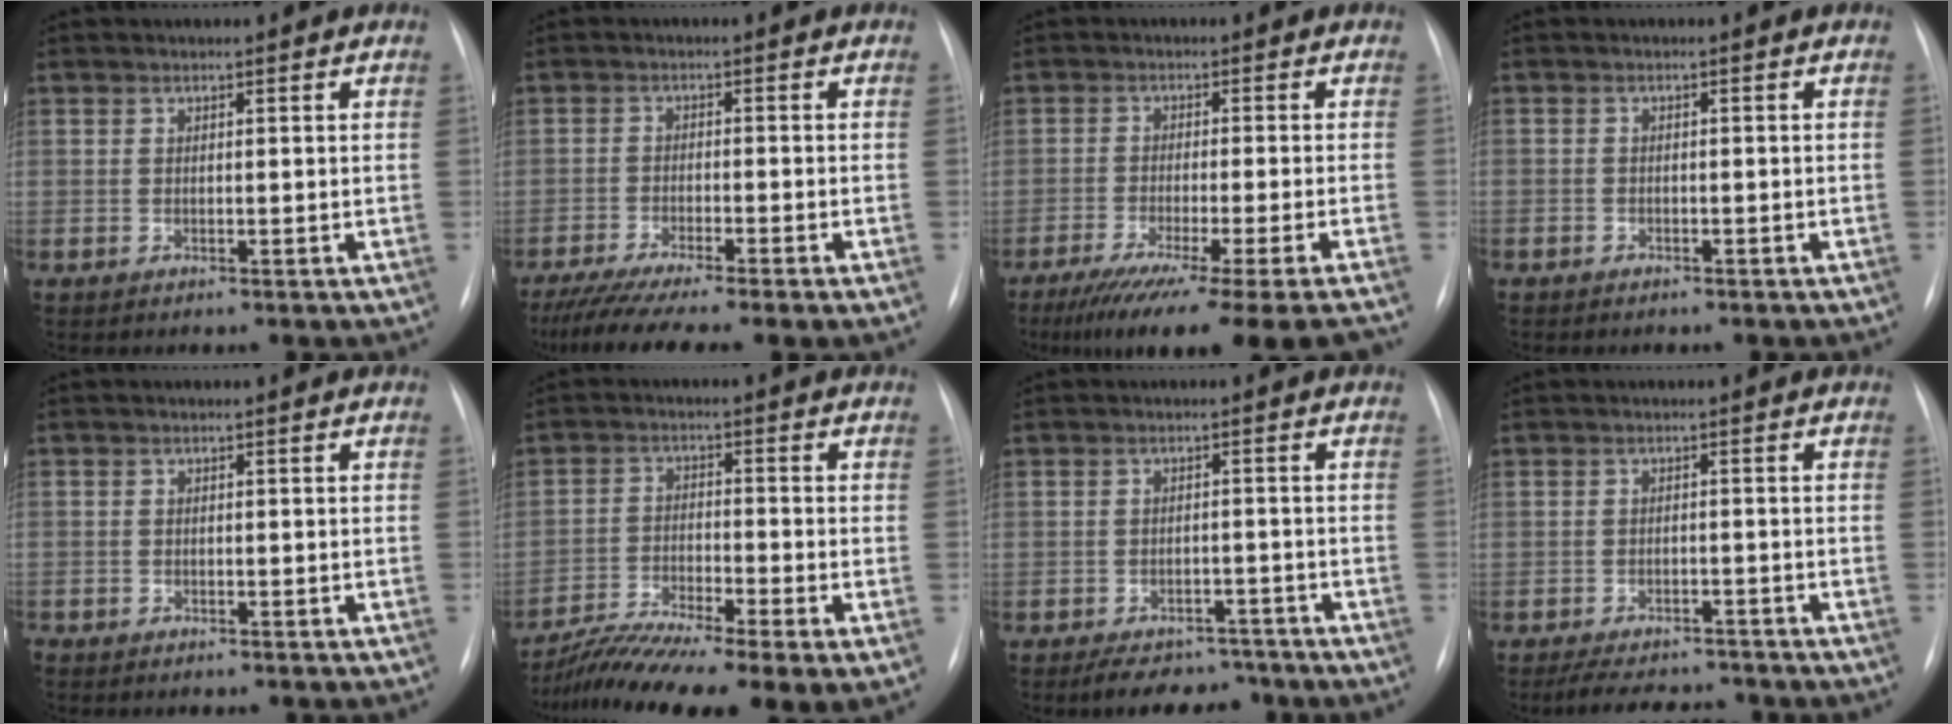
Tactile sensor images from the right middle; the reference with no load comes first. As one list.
[{"total": 11.0, "force": [-8.8, -0.2, 6.5], "torque": [-0.088, -0.027, -0.136]}, {"total": 17.4, "force": [-13.9, -2.0, 10.3], "torque": [-0.118, -0.060, -0.209]}, {"total": 1.9, "force": [-1.5, 1.1, 0.5], "torque": [-0.011, 0.002, -0.015]}, {"total": 1.8, "force": [-1.4, 0.9, 0.5], "torque": [-0.009, 0.000, -0.016]}, {"total": 11.2, "force": [-8.1, 0.6, 7.6], "torque": [-0.140, -0.017, -0.140]}, {"total": 6.0, "force": [-4.5, 3.2, 2.3], "torque": [-0.020, 0.008, -0.060]}, {"total": 8.1, "force": [-7.3, 2.4, 2.7], "torque": [-0.041, 0.000, -0.102]}]